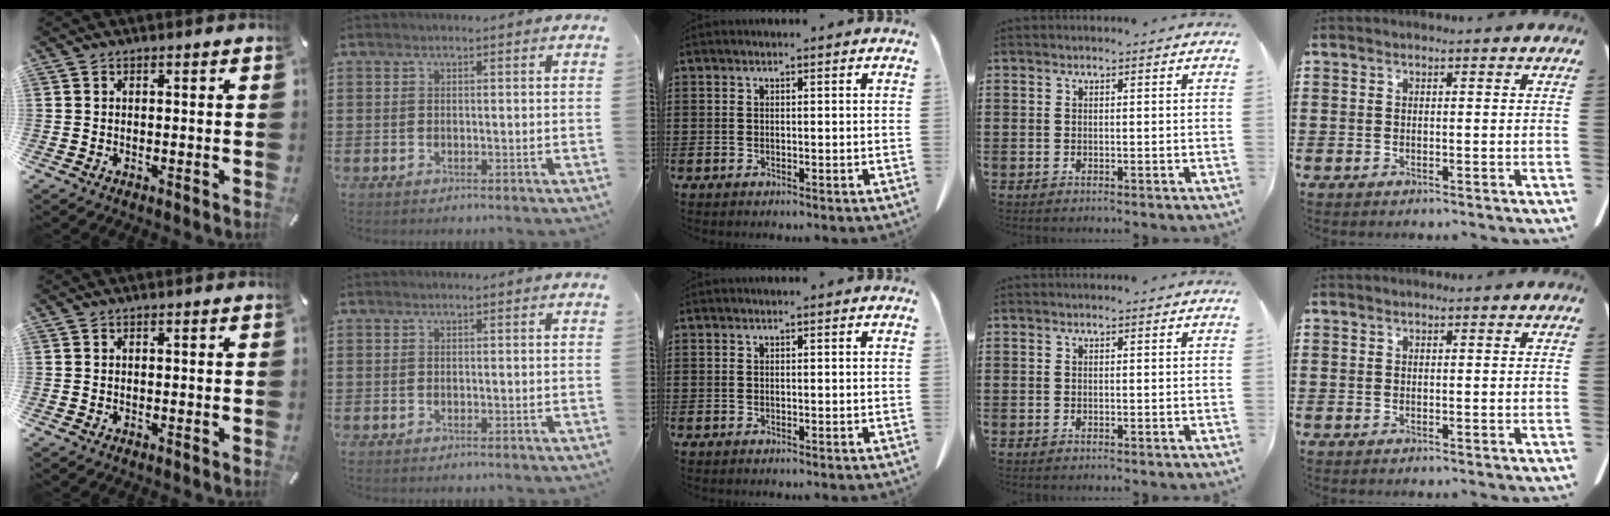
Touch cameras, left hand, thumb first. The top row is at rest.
{}